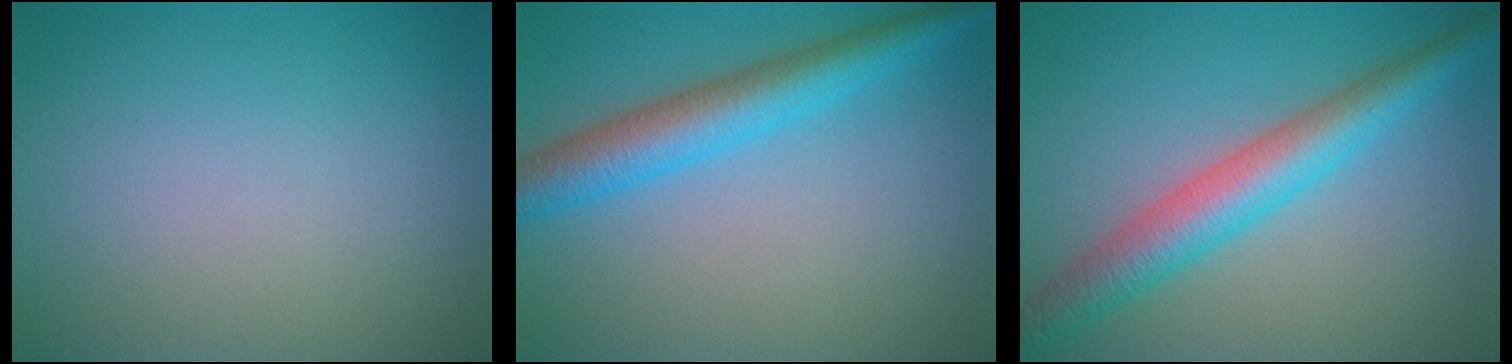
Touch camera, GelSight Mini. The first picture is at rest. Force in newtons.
{"total": 5.2, "press": 5.2, "slide": 0.1}
{"total": 5.9, "press": 5.9, "slide": 0.1}